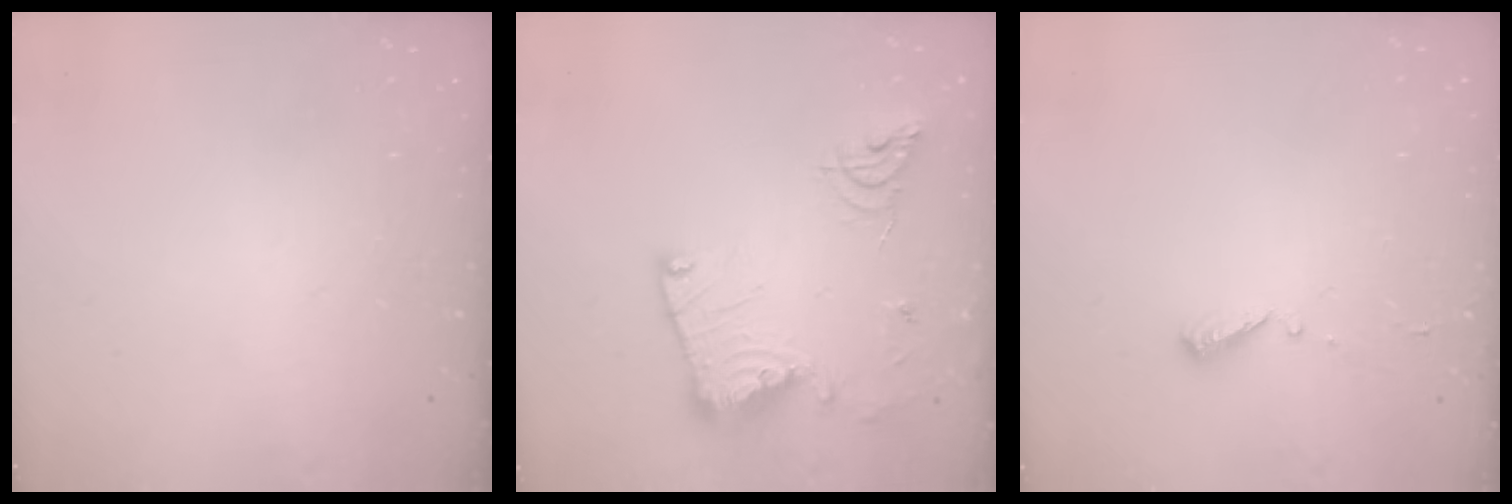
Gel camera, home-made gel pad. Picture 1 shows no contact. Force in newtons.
{"total": 17.8, "press": 17.8, "slide": 1.6}
{"total": 4.7, "press": 4.7, "slide": 0.4}